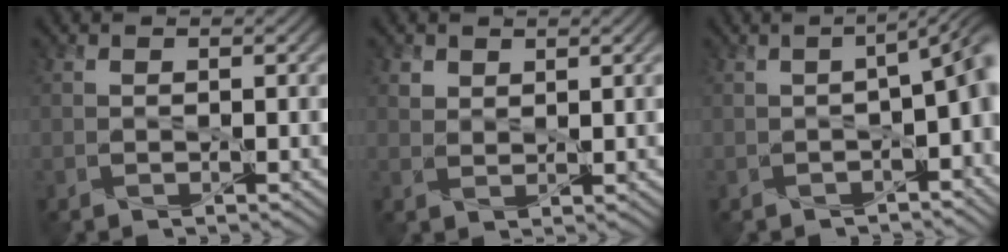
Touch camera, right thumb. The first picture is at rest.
{"total": 2.0, "force": [1.4, 1.2, 0.7], "torque": [-0.023, -0.003, 0.033]}
{"total": 5.6, "force": [-1.8, 1.7, 4.9], "torque": [-0.071, -0.012, -0.026]}